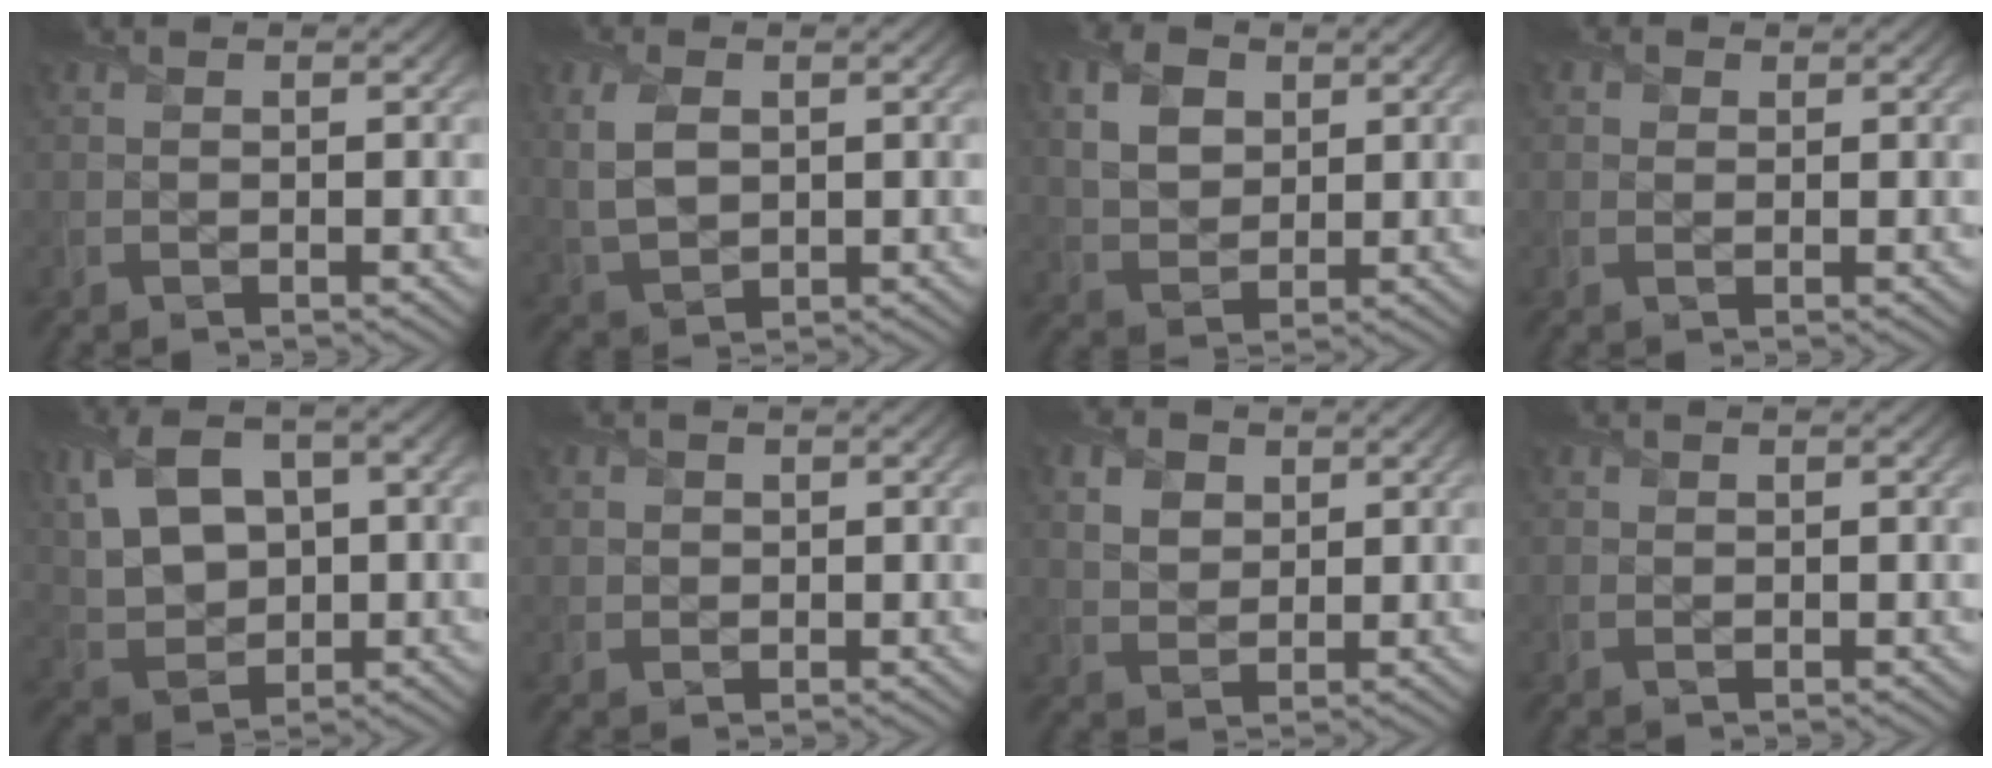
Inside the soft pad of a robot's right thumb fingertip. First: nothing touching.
{"total": 5.3, "force": [1.2, 3.5, 3.8], "torque": [-0.101, 0.002, 0.025]}
{"total": 6.6, "force": [2.5, 4.6, 4.0], "torque": [-0.102, 0.005, 0.042]}
{"total": 1.4, "force": [0.6, 1.2, 0.3], "torque": [-0.004, -0.003, 0.006]}
{"total": 11.1, "force": [2.3, 7.3, 8.0], "torque": [-0.198, 0.006, 0.045]}
{"total": 2.0, "force": [0.6, 1.9, 0.3], "torque": [-0.014, -0.008, 0.012]}
{"total": 4.2, "force": [2.0, 3.0, 2.2], "torque": [-0.057, -0.001, 0.035]}
{"total": 0.6, "force": [0.3, 0.5, 0.1], "torque": [-0.002, -0.004, 0.005]}